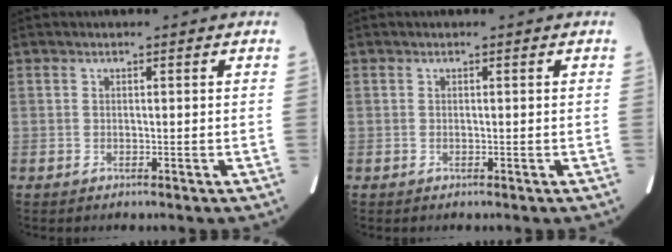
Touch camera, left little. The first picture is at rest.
{"total": 0.0}